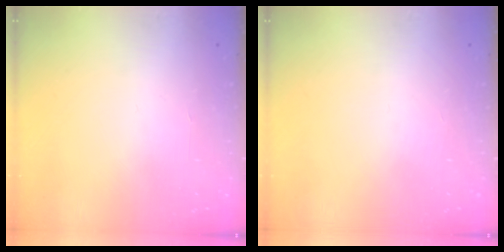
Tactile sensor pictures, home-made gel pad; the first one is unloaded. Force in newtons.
{"total": 0.0}